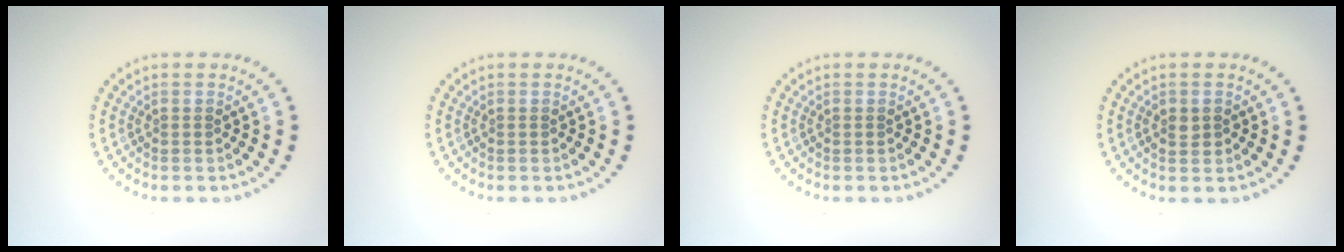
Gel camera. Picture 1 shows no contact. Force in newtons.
{"total": 0.0}
{"total": 0.0}
{"total": 1.5, "press": 1.5, "slide": 0.1}